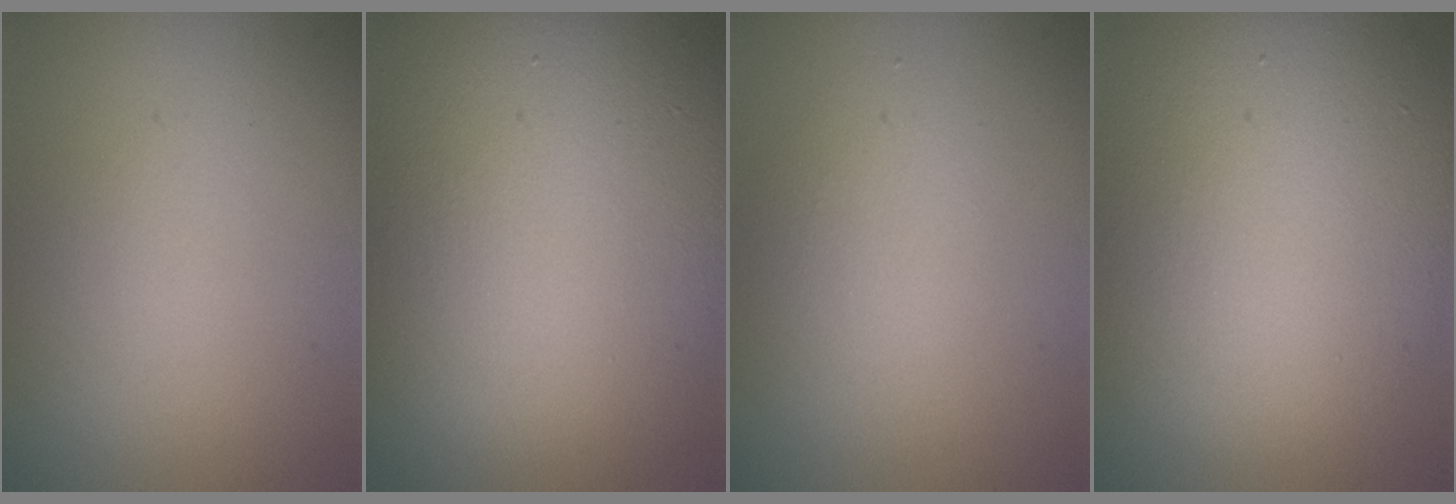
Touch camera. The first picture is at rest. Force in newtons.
{"total": 16.5, "press": 16.5, "slide": 0.9}
{"total": 1.9, "press": 1.9, "slide": 0.1}
{"total": 11.9, "press": 11.8, "slide": 0.5}